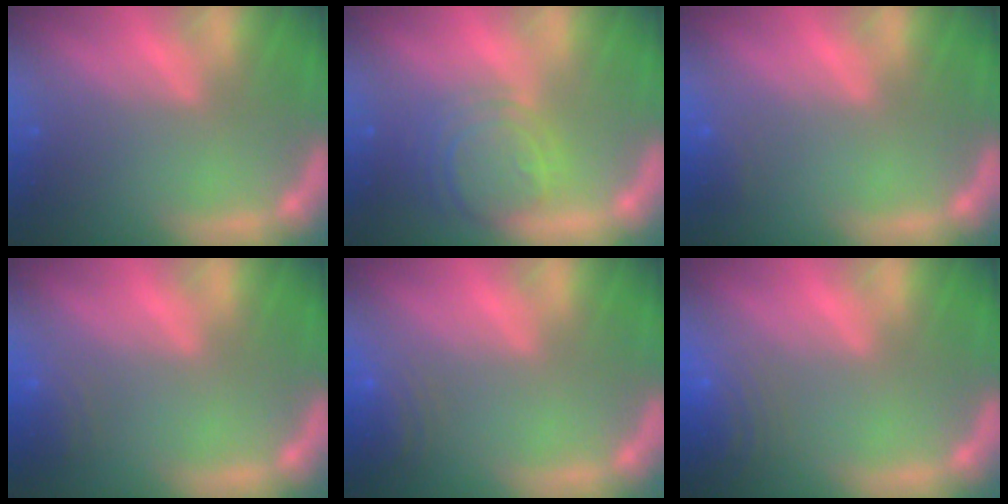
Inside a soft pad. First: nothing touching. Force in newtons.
{"total": 6.0}
{"total": 1.4}
{"total": 3.0}
{"total": 5.1}
{"total": 8.0}